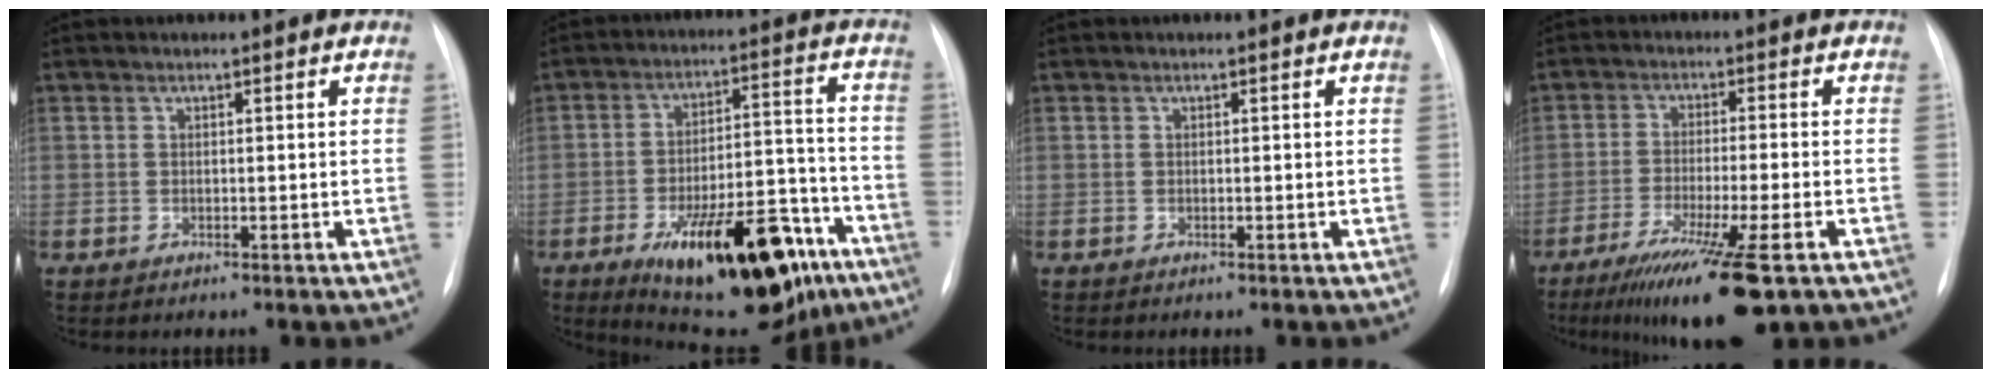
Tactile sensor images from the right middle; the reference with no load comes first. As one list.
[{"total": 22.3, "force": [-12.6, 7.7, 16.7], "torque": [-0.192, 0.023, -0.177]}, {"total": 0.0}, {"total": 13.2, "force": [-8.1, 0.5, 10.4], "torque": [-0.174, -0.040, -0.131]}]